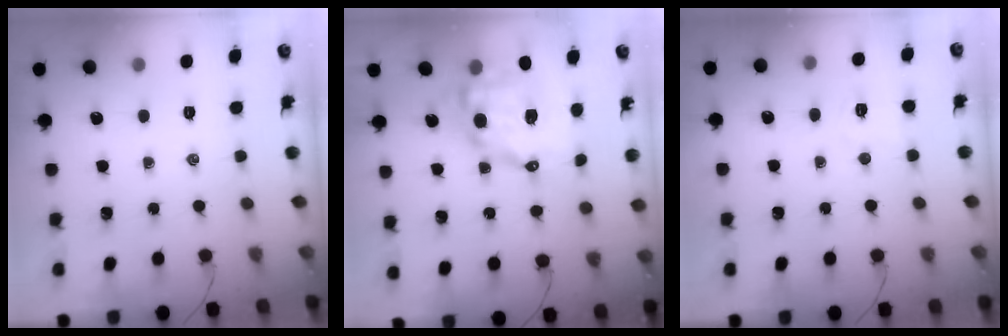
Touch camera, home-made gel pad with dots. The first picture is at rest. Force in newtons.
{"total": 11.3, "press": 11.1, "slide": 2.4}
{"total": 4.8, "press": 4.7, "slide": 0.7}